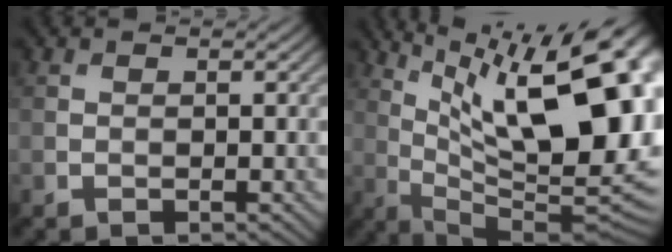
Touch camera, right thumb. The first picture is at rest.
{"total": 19.8, "force": [6.6, 6.6, 17.5], "torque": [-0.243, 0.025, 0.111]}